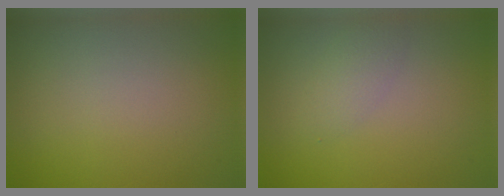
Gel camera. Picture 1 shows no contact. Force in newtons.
{"total": 1.5, "press": 1.5, "slide": 0.1}